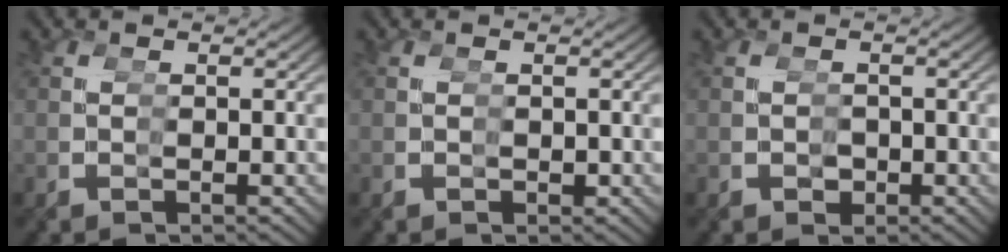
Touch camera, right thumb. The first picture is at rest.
{"total": 0.8, "force": [0.0, 0.7, 0.4], "torque": [-0.004, -0.006, 0.002]}
{"total": 2.4, "force": [-0.4, 2.1, 1.1], "torque": [-0.014, -0.016, 0.001]}